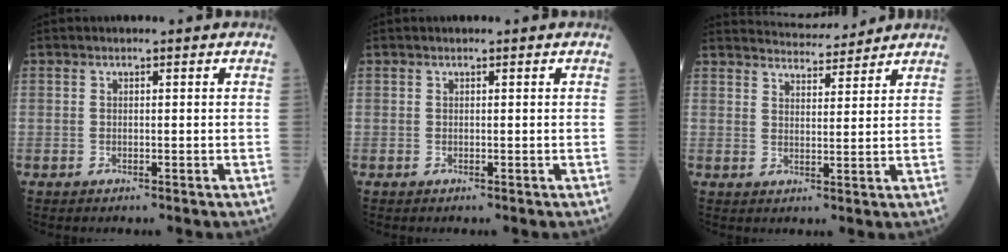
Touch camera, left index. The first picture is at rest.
{"total": 0.0}
{"total": 7.9, "force": [7.8, 0.7, 1.1], "torque": [-0.019, 0.016, 0.110]}